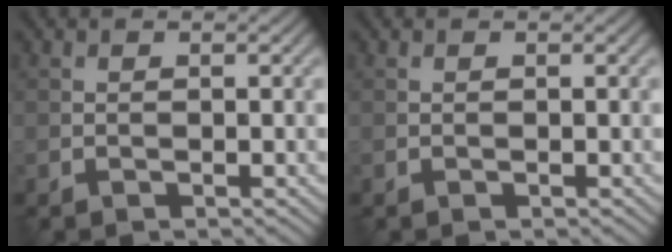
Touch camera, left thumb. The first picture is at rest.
{"total": 0.0}